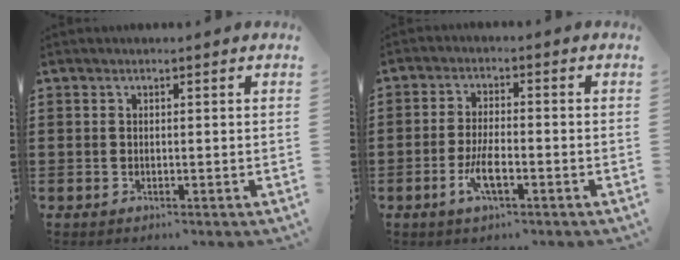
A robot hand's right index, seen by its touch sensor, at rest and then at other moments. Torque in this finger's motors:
{"motor_torque": [1.12, 1.02, 0.44, 0.09]}